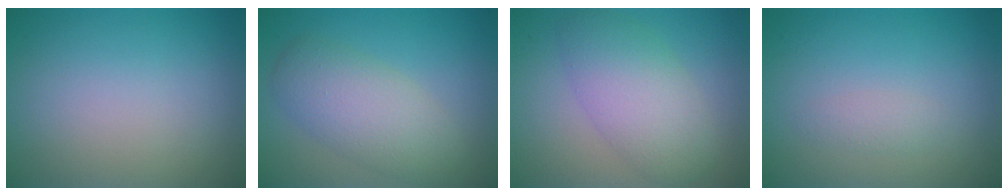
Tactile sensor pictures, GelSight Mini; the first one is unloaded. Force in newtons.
{"total": 5.1, "press": 5.1, "slide": 0.2}
{"total": 5.4, "press": 5.4, "slide": 0.3}
{"total": 1.0, "press": 1.0, "slide": 0.1}